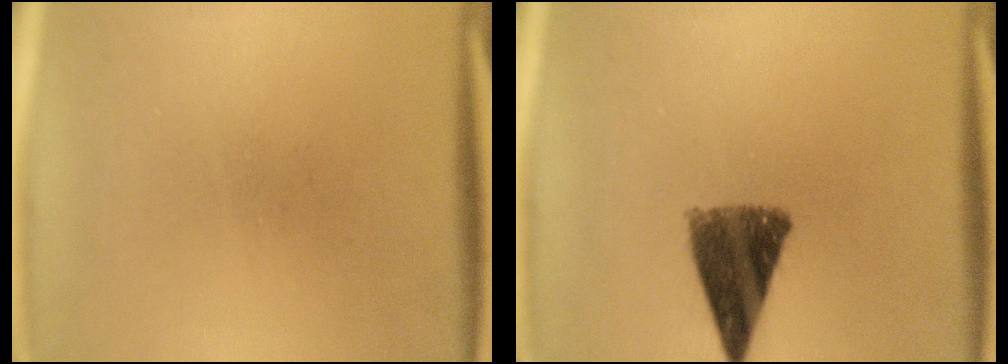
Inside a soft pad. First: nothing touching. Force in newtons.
{"total": 9.6}